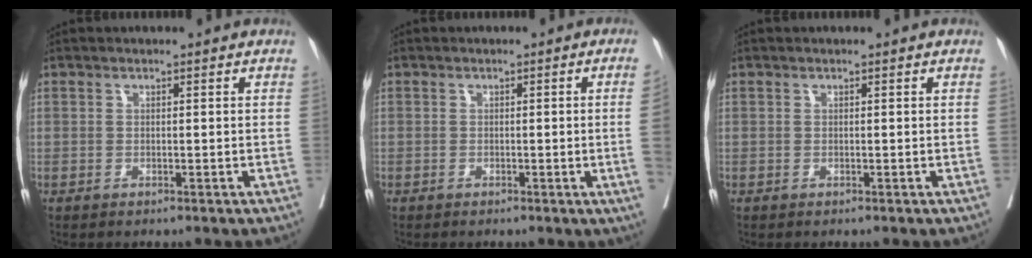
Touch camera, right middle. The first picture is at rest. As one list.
[{"total": 3.6, "force": [-0.4, -1.5, 3.2], "torque": [-0.040, -0.006, -0.003]}, {"total": 0.0}]